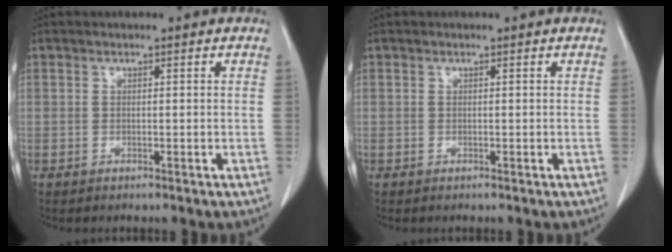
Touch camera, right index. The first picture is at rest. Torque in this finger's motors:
{"motor_torque": [0.00, 0.00, 0.00, 0.00]}